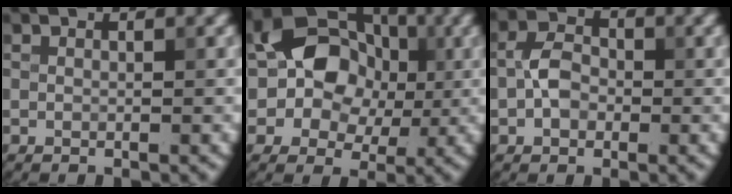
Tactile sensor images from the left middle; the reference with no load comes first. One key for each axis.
{"total": 7.8, "fx": 0.8, "fy": 6.4, "fz": 4.3, "tx": -0.054, "ty": 0.005, "tz": -0.004}
{"total": 3.1, "fx": -0.7, "fy": 2.3, "fz": 2.0, "tx": -0.036, "ty": 0.005, "tz": -0.020}